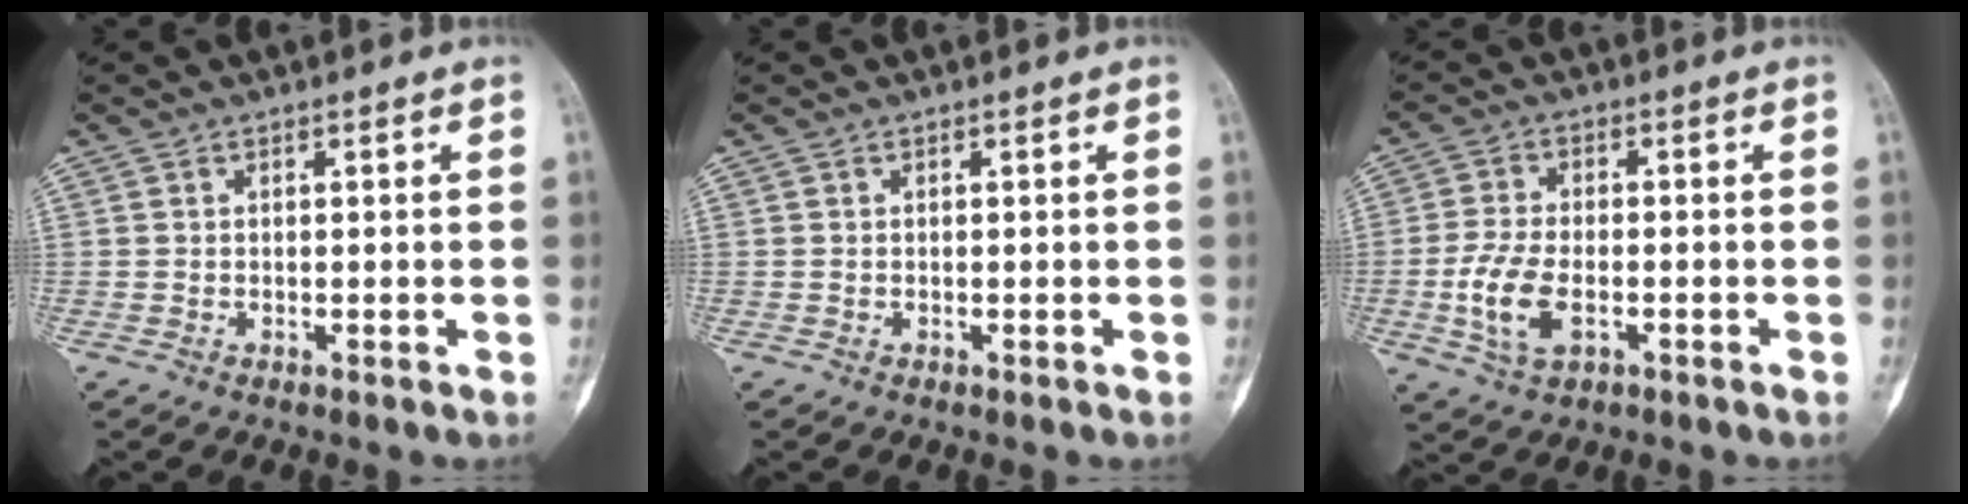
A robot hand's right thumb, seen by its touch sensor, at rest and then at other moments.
{"total": 0.0}
{"total": 8.5, "force": [-2.4, 4.5, 6.8], "torque": [-0.144, 0.005, -0.043]}